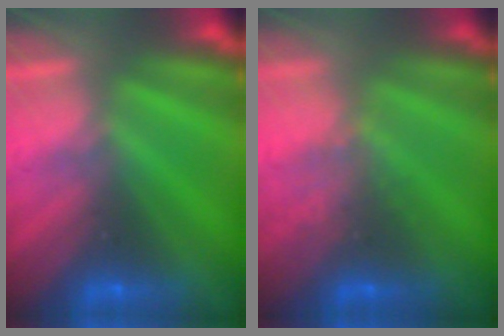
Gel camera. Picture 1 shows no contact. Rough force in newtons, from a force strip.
{"total": 2.5}